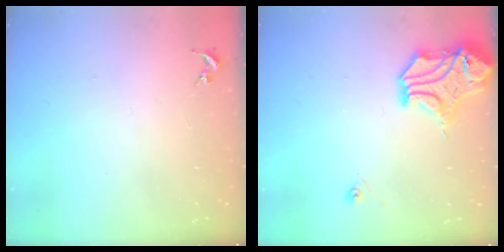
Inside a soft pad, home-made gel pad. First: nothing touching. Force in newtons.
{"total": 14.3, "press": 14.0, "slide": 2.5}